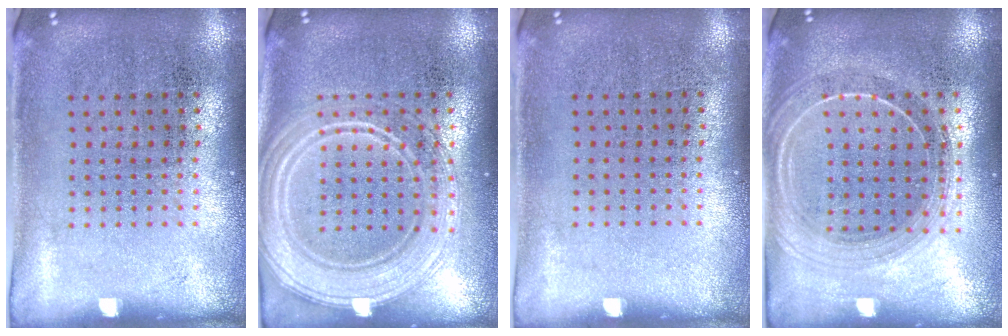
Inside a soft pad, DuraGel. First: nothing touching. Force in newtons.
{"total": 3.8, "press": 3.8, "slide": 0.6}
{"total": 0.0}
{"total": 2.0, "press": 1.7, "slide": 0.9}